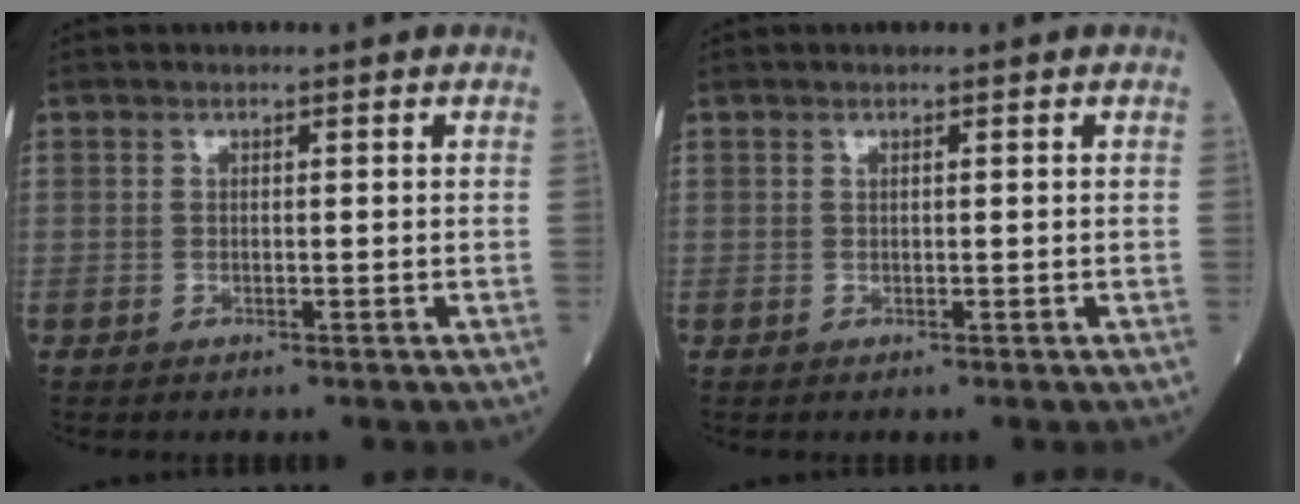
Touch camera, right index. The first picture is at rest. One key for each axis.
{"total": 0.0}